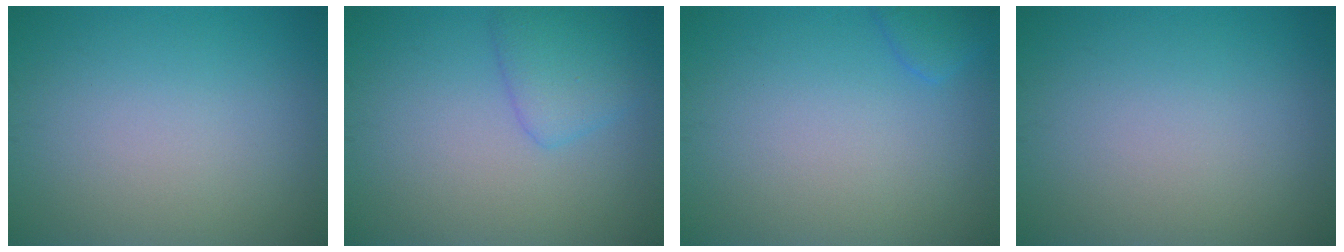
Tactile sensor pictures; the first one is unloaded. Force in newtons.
{"total": 2.7, "press": 2.7, "slide": 0.2}
{"total": 1.6, "press": 1.6, "slide": 0.1}
{"total": 0.0}